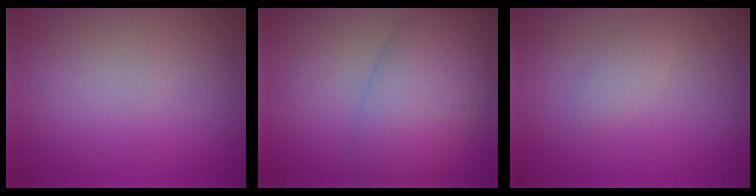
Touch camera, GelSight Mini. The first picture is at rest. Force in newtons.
{"total": 8.1, "press": 8.1, "slide": 0.2}
{"total": 1.3, "press": 1.3, "slide": 0.0}